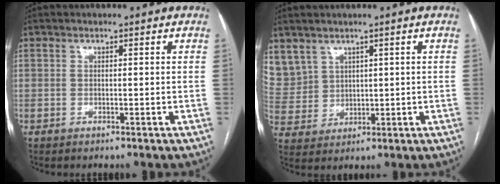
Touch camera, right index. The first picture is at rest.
{"total": 10.5, "force": [5.6, 8.6, 2.6], "torque": [-0.096, 0.035, 0.145]}